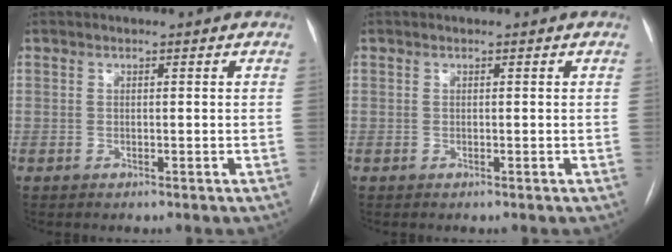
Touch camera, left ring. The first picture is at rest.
{"total": 0.0}